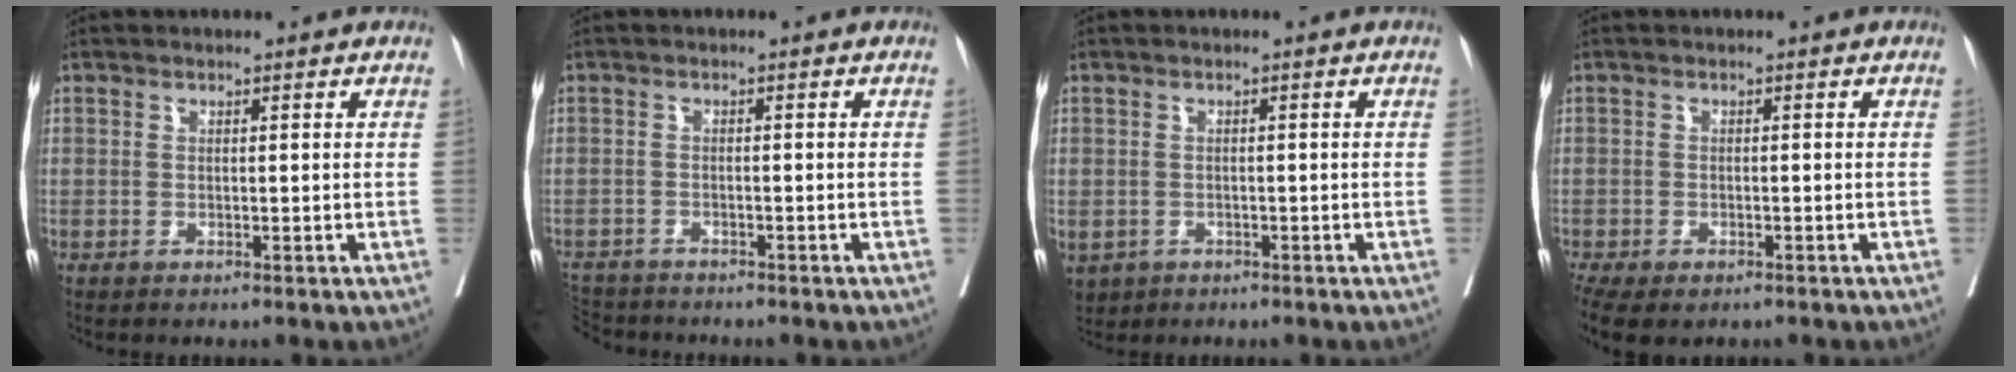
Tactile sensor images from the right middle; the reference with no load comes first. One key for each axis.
{"total": 5.7, "fx": -5.4, "fy": 1.7, "fz": 0.9, "tx": -0.018, "ty": -0.010, "tz": -0.091}
{"total": 6.1, "fx": -2.9, "fy": 4.9, "fz": 2.0, "tx": -0.056, "ty": -0.003, "tz": -0.038}
{"total": 10.2, "fx": -6.5, "fy": 5.4, "fz": 5.8, "tx": -0.148, "ty": -0.011, "tz": -0.091}